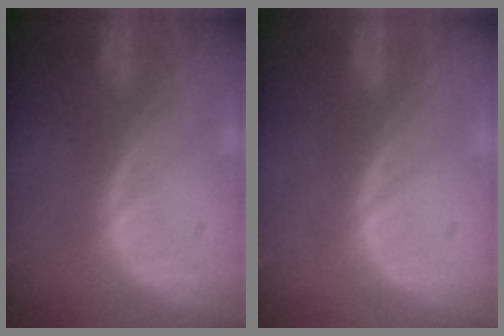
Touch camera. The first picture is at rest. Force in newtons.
{"total": 0.0}